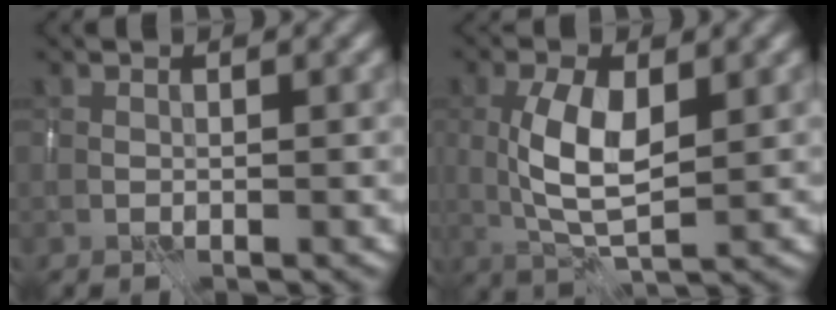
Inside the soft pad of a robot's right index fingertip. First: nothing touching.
{"total": 5.6, "force": [0.5, 2.4, 5.0], "torque": [-0.105, -0.004, 0.011]}